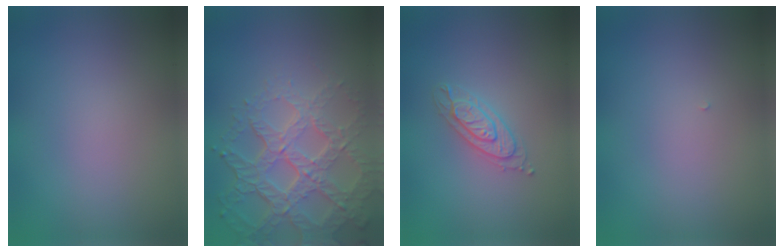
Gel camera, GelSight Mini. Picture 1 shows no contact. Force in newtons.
{"total": 6.8, "press": 5.0, "slide": 4.6}
{"total": 2.2, "press": 2.1, "slide": 0.4}
{"total": 0.0}